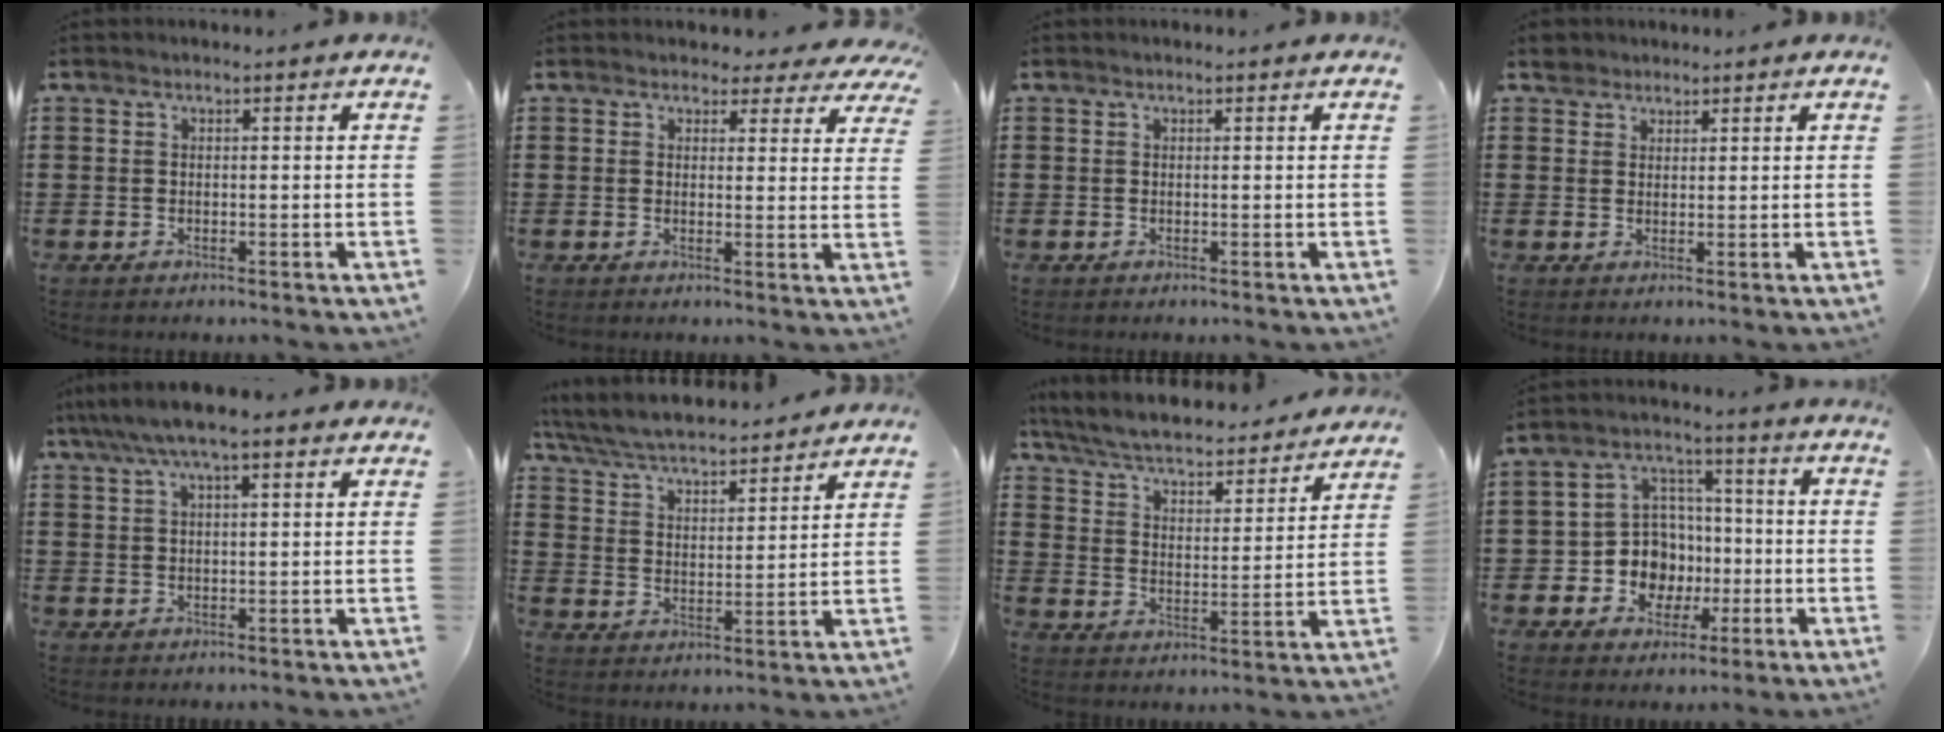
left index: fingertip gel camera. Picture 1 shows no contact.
{"total": 2.5, "force": [2.1, 1.3, 0.7], "torque": [-0.016, -0.004, 0.036]}
{"total": 0.0}
{"total": 2.2, "force": [1.9, 1.2, 0.1], "torque": [-0.001, 0.004, 0.035]}
{"total": 5.3, "force": [3.6, 1.1, 3.8], "torque": [-0.079, 0.001, 0.063]}
{"total": 5.9, "force": [5.7, 0.4, 1.7], "torque": [-0.059, -0.034, 0.096]}
{"total": 5.2, "force": [4.9, 0.4, 1.7], "torque": [-0.057, -0.037, 0.078]}
{"total": 9.5, "force": [-1.4, 8.8, 3.2], "torque": [-0.104, 0.013, -0.018]}